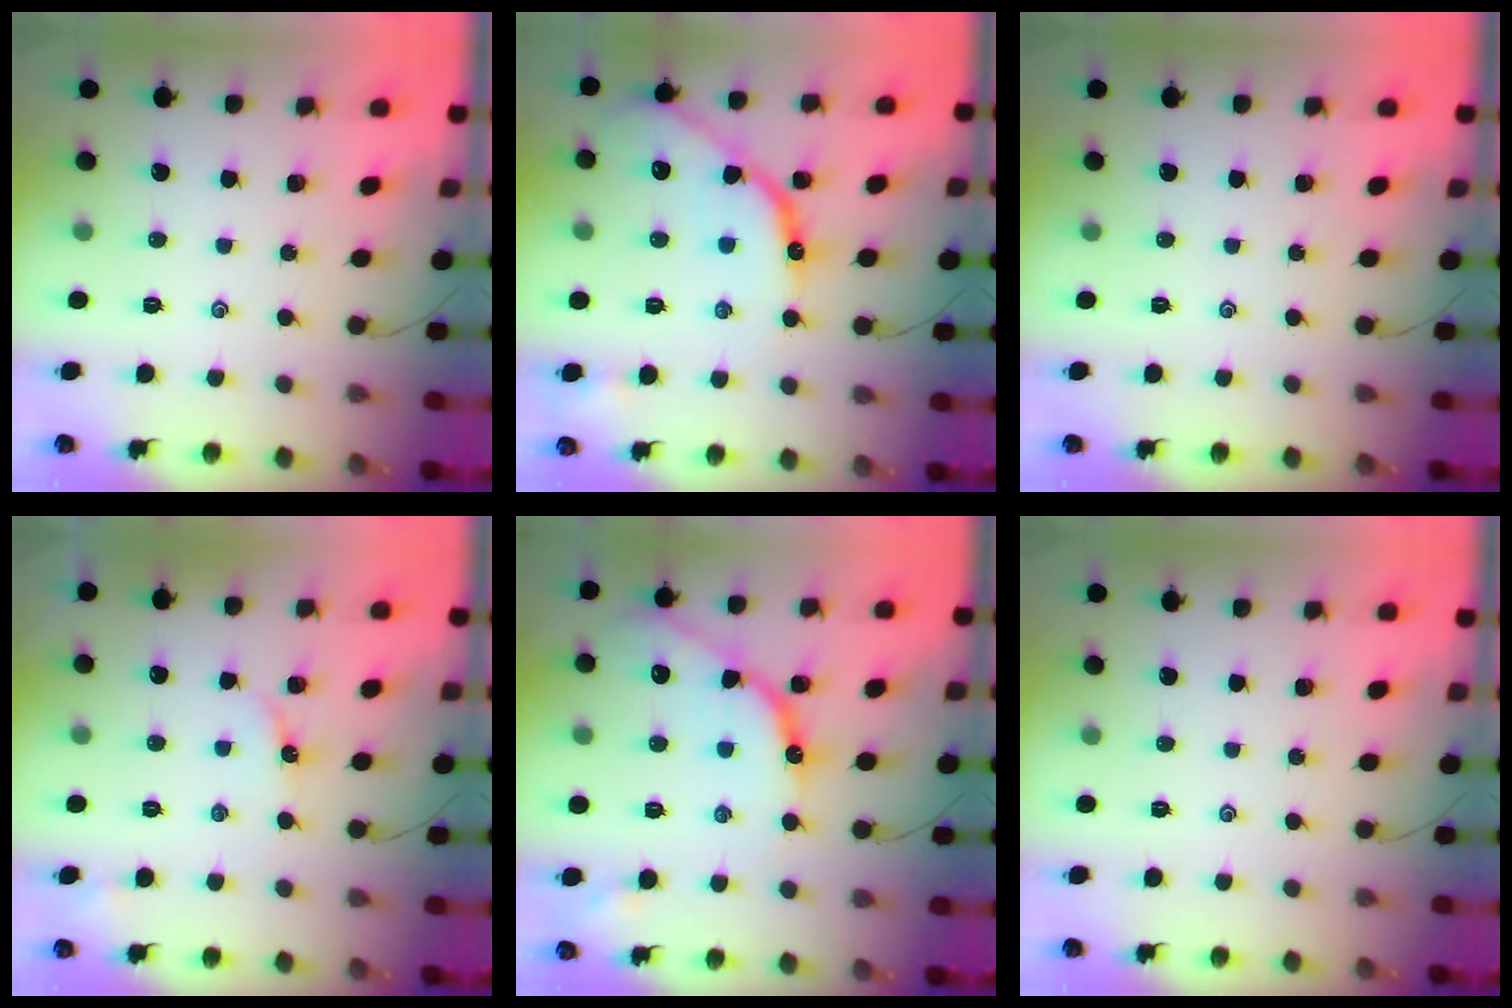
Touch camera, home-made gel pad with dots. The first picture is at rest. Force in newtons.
{"total": 13.3, "press": 13.3, "slide": 1.0}
{"total": 0.0}
{"total": 3.3, "press": 3.3, "slide": 0.4}
{"total": 12.4, "press": 12.4, "slide": 0.9}
{"total": 0.0}